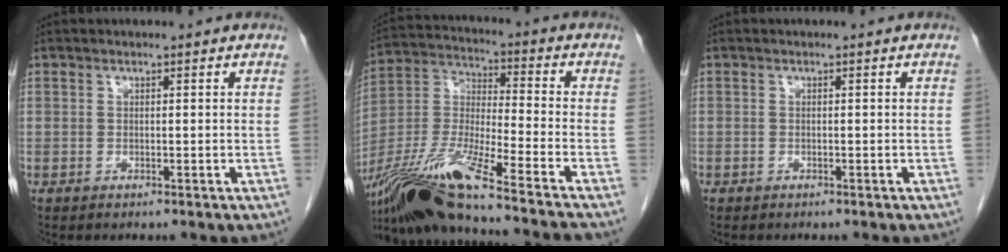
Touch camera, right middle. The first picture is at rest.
{"total": 20.1, "force": [-15.8, -1.0, 12.4], "torque": [-0.278, -0.032, -0.296]}
{"total": 0.0}